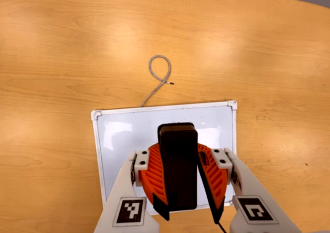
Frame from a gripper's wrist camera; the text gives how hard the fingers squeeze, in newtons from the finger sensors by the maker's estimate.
{"total": 8.8, "left": 9.4, "right": 8.3}